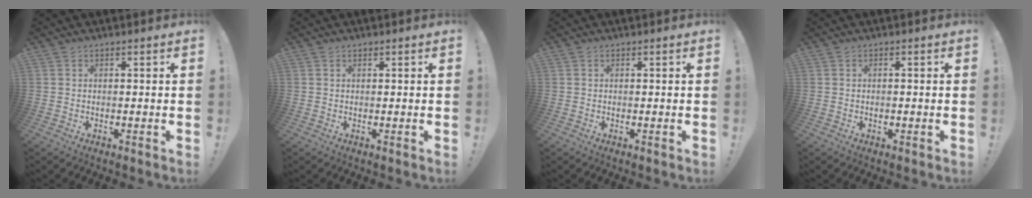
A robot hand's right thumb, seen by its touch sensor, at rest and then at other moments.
{"total": 0.0}
{"total": 0.0}
{"total": 0.9, "force": [-0.5, 0.6, 0.5], "torque": [-0.009, 0.003, -0.008]}